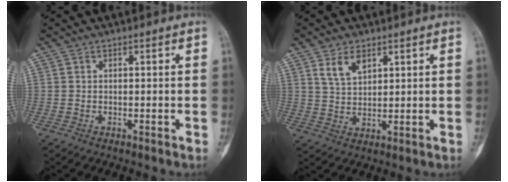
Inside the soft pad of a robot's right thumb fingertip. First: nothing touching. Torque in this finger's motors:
{"motor_torque": [-0.01, 0.02, 0.13, -0.12, 0.03]}